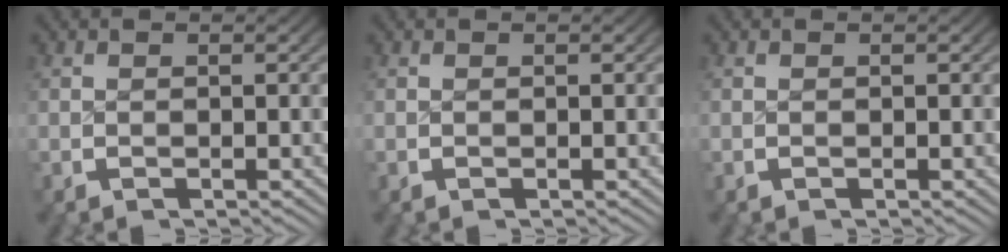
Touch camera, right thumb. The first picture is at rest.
{"total": 0.0}
{"total": 0.0}